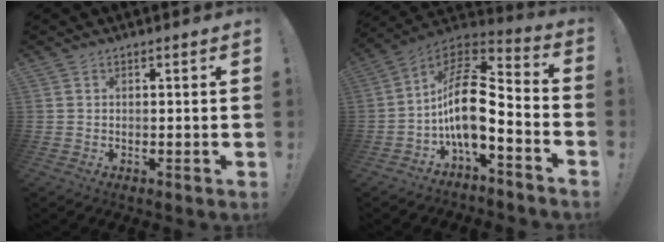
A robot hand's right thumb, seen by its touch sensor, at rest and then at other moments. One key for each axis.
{"total": 16.3, "fx": -1.8, "fy": 7.8, "fz": 14.2, "tx": -0.266, "ty": 0.008, "tz": -0.030}